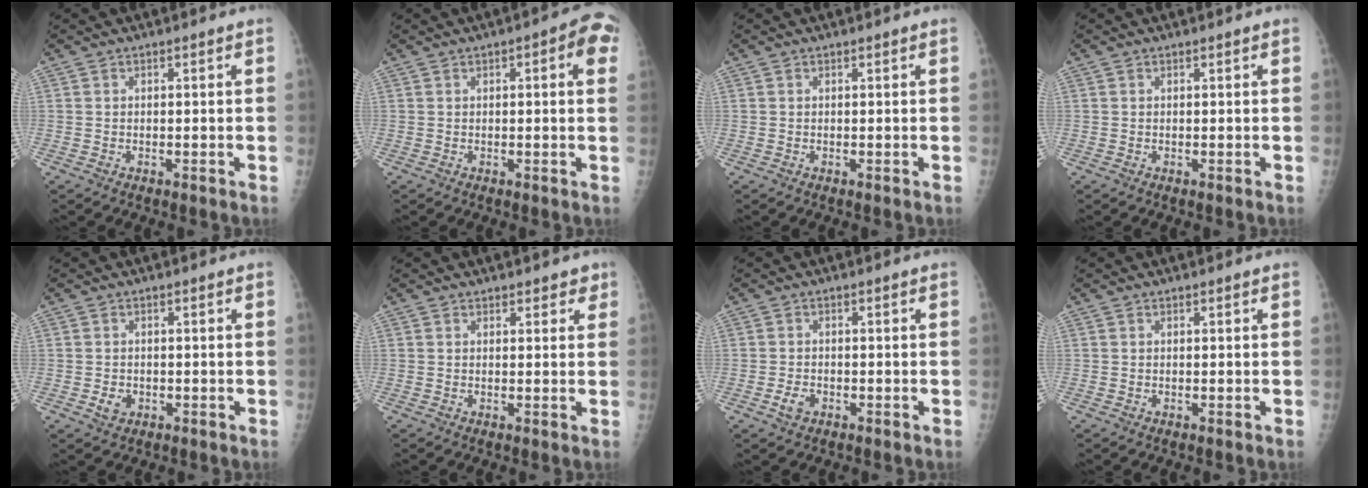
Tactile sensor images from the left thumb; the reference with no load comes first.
{"total": 6.6, "force": [1.9, 2.2, 5.9], "torque": [-0.055, 0.012, 0.013]}
{"total": 0.0}
{"total": 0.0}
{"total": 2.1, "force": [-0.5, 1.7, 1.0], "torque": [-0.011, 0.001, -0.003]}
{"total": 2.4, "force": [1.8, 1.4, 0.7], "torque": [0.020, -0.007, 0.016]}
{"total": 2.2, "force": [-0.9, 1.5, 1.3], "torque": [-0.023, 0.001, -0.016]}
{"total": 0.0}